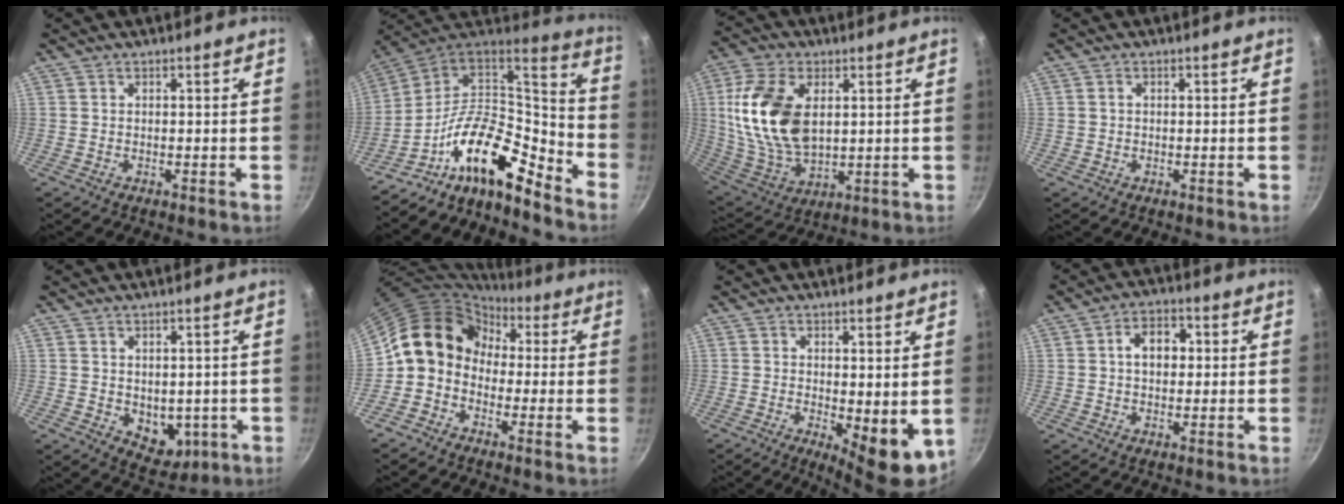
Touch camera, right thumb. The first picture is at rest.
{"total": 17.8, "force": [-9.9, 7.8, 12.6], "torque": [-0.195, 0.083, -0.198]}
{"total": 18.3, "force": [3.6, 10.9, 14.3], "torque": [-0.269, -0.014, 0.082]}
{"total": 0.8, "force": [0.1, 0.8, 0.3], "torque": [-0.006, 0.005, 0.004]}
{"total": 6.6, "force": [-0.4, 4.8, 4.5], "torque": [-0.036, -0.013, 0.012]}
{"total": 11.4, "force": [0.6, 9.6, 6.2], "torque": [-0.069, 0.034, -0.017]}
{"total": 7.5, "force": [0.1, 3.1, 6.8], "torque": [-0.080, -0.012, 0.011]}
{"total": 6.4, "force": [0.9, 4.5, 4.5], "torque": [-0.044, 0.013, 0.007]}